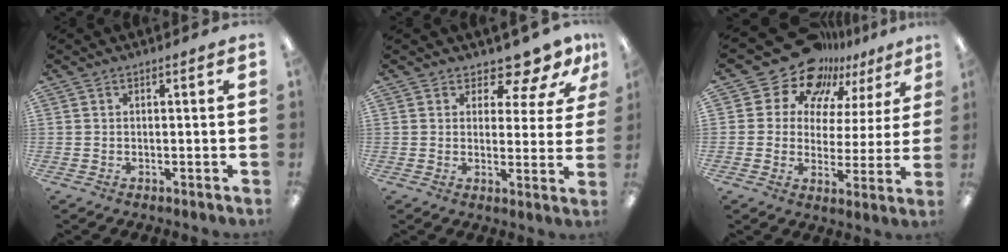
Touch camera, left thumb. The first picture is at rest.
{"total": 8.8, "force": [7.3, 3.4, 3.6], "torque": [-0.060, -0.047, 0.132]}
{"total": 16.7, "force": [13.1, 9.4, 4.1], "torque": [-0.089, -0.098, 0.241]}